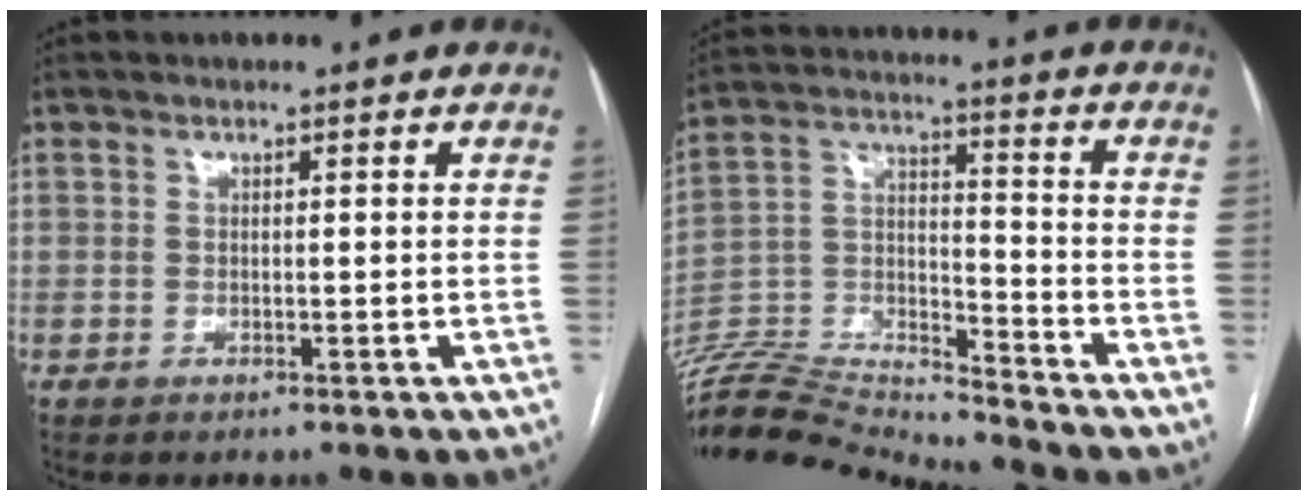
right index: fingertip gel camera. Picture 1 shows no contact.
{"total": 16.2, "force": [-16.1, -0.2, 2.0], "torque": [-0.042, 0.040, -0.289]}